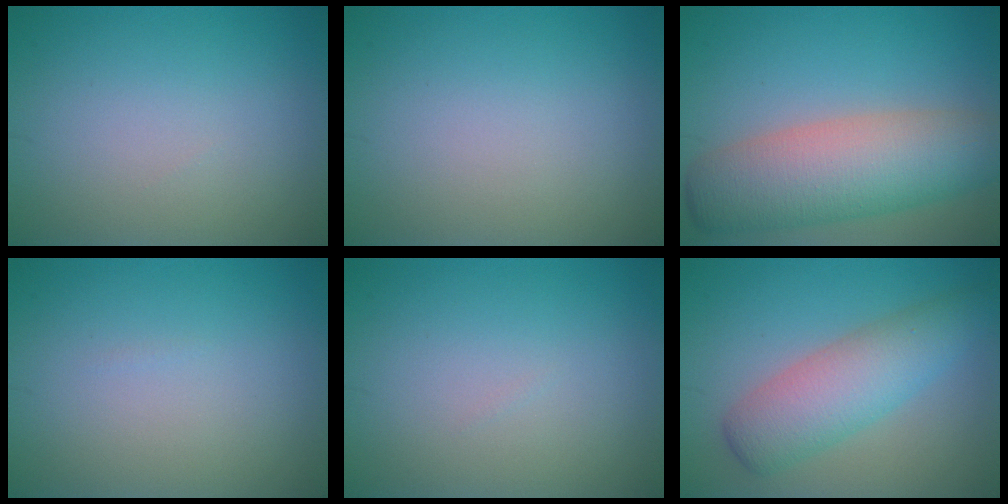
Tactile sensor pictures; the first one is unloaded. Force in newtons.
{"total": 0.0}
{"total": 9.7, "press": 9.7, "slide": 0.4}
{"total": 0.0}
{"total": 0.0}
{"total": 5.7, "press": 5.7, "slide": 0.1}